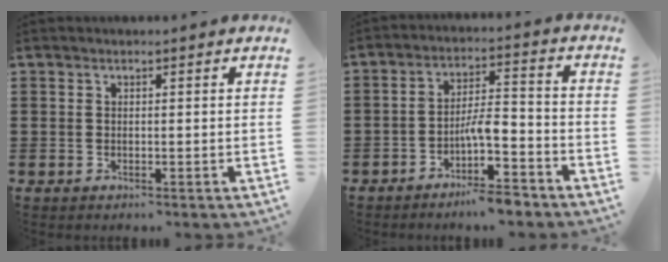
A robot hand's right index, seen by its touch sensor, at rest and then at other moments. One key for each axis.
{"total": 6.4, "fx": -4.2, "fy": 1.6, "fz": 4.5, "tx": -0.085, "ty": 0.003, "tz": -0.082}